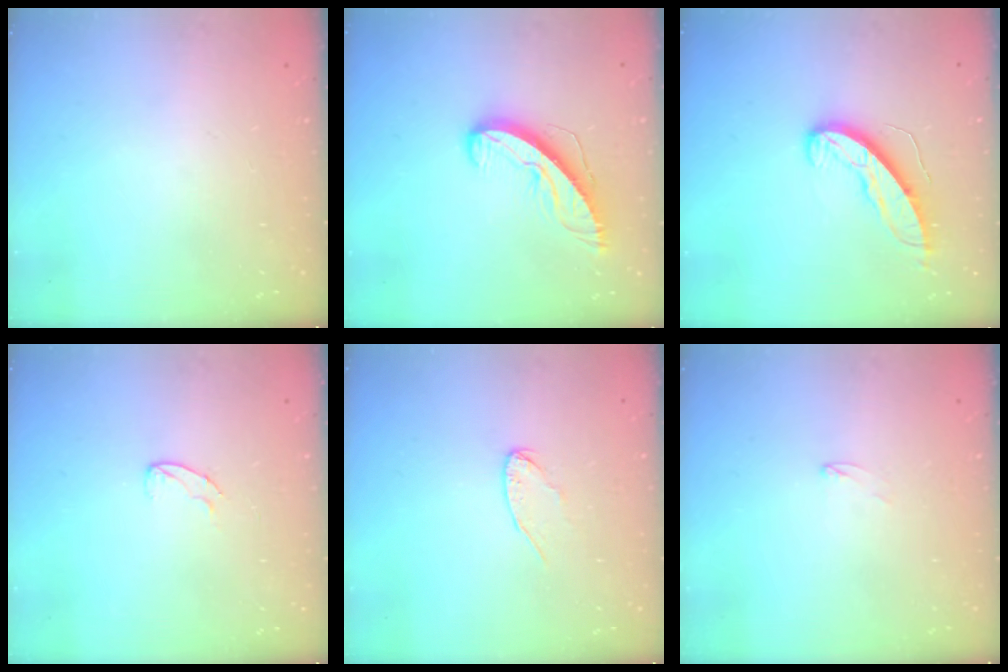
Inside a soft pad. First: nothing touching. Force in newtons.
{"total": 9.2, "press": 9.2, "slide": 0.3}
{"total": 9.3, "press": 9.3, "slide": 0.3}
{"total": 5.0, "press": 5.0, "slide": 0.5}
{"total": 5.2, "press": 5.2, "slide": 0.4}
{"total": 2.2, "press": 2.2, "slide": 0.2}